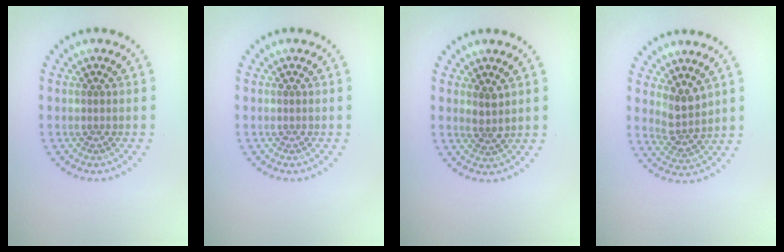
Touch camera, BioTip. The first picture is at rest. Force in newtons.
{"total": 0.0}
{"total": 1.6, "press": 1.3, "slide": 0.9}
{"total": 2.6, "press": 2.1, "slide": 1.6}